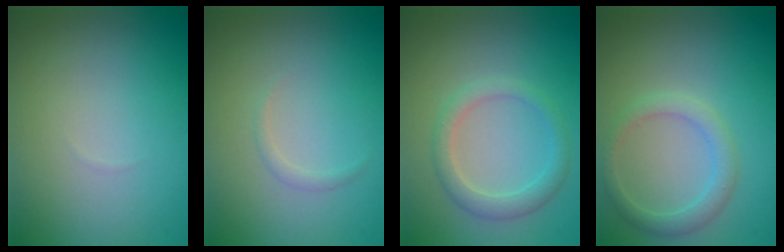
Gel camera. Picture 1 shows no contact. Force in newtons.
{"total": 0.7, "press": 0.7, "slide": 0.1}
{"total": 2.5, "press": 2.5, "slide": 0.1}
{"total": 2.4, "press": 2.4, "slide": 0.2}